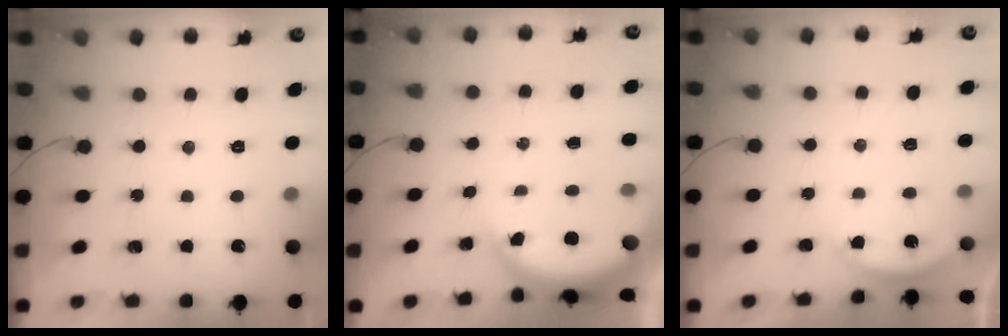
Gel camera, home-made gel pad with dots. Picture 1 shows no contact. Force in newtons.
{"total": 4.7, "press": 4.6, "slide": 0.9}
{"total": 2.2, "press": 2.2, "slide": 0.5}